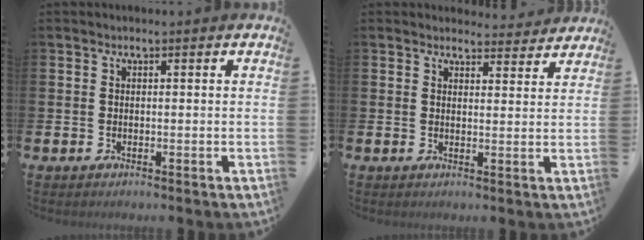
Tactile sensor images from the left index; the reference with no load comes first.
{"total": 3.1, "force": [3.0, 0.7, -0.1], "torque": [0.009, -0.021, 0.052]}